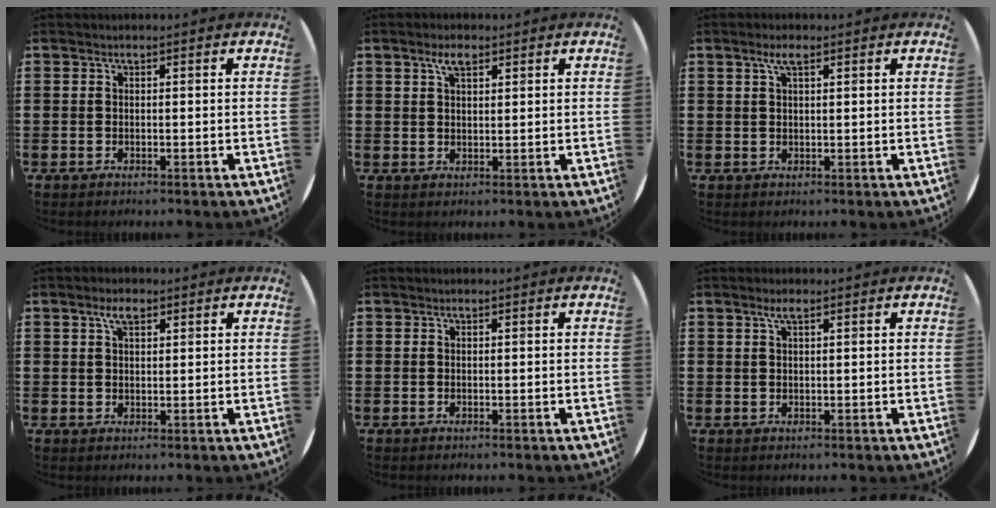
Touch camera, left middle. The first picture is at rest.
{"total": 3.0, "force": [2.0, 1.1, 1.9], "torque": [-0.033, 0.004, 0.033]}
{"total": 2.5, "force": [1.4, 0.6, 2.0], "torque": [-0.042, 0.006, 0.022]}
{"total": 2.9, "force": [1.9, 1.2, 1.8], "torque": [-0.031, 0.004, 0.031]}
{"total": 0.0}
{"total": 1.6, "force": [0.9, 0.2, 1.3], "torque": [-0.027, 0.005, 0.015]}